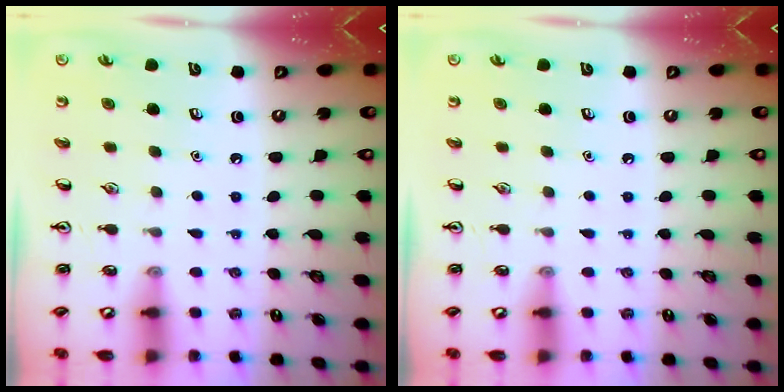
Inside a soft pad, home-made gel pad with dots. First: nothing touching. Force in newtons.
{"total": 0.0}